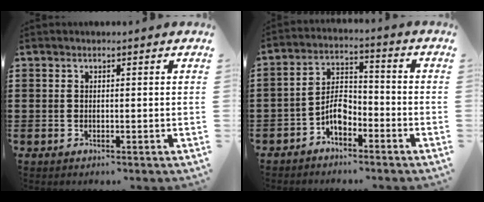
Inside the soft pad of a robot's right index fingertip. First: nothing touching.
{"total": 5.5, "force": [-3.2, 2.8, 3.5], "torque": [-0.077, 0.011, -0.063]}